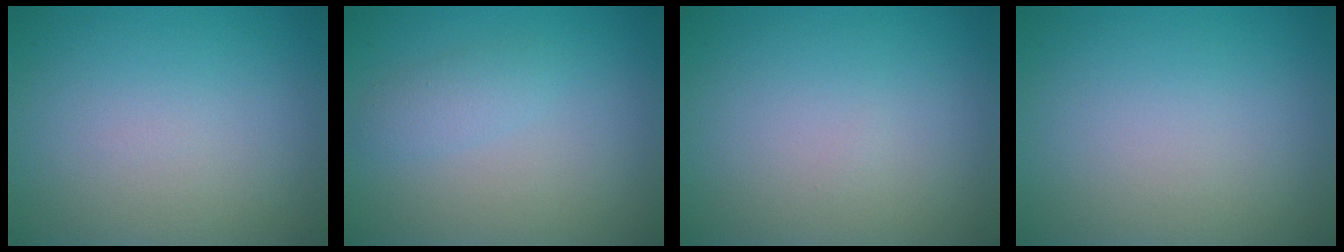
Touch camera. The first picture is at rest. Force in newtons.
{"total": 1.5, "press": 1.5, "slide": 0.1}
{"total": 0.0}
{"total": 0.0}